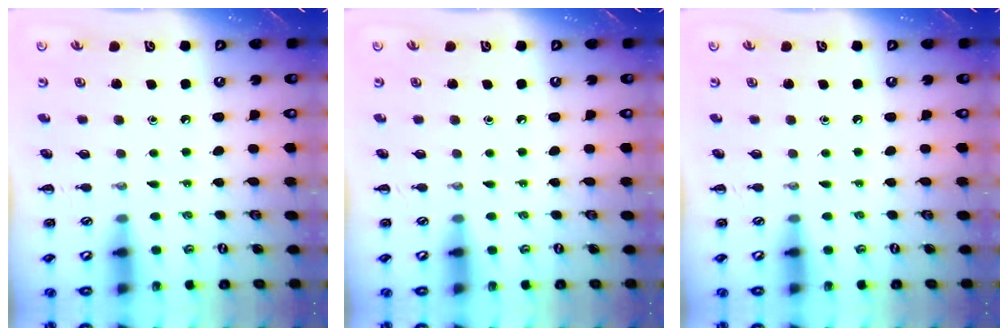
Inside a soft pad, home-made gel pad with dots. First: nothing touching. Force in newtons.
{"total": 0.0}
{"total": 0.0}